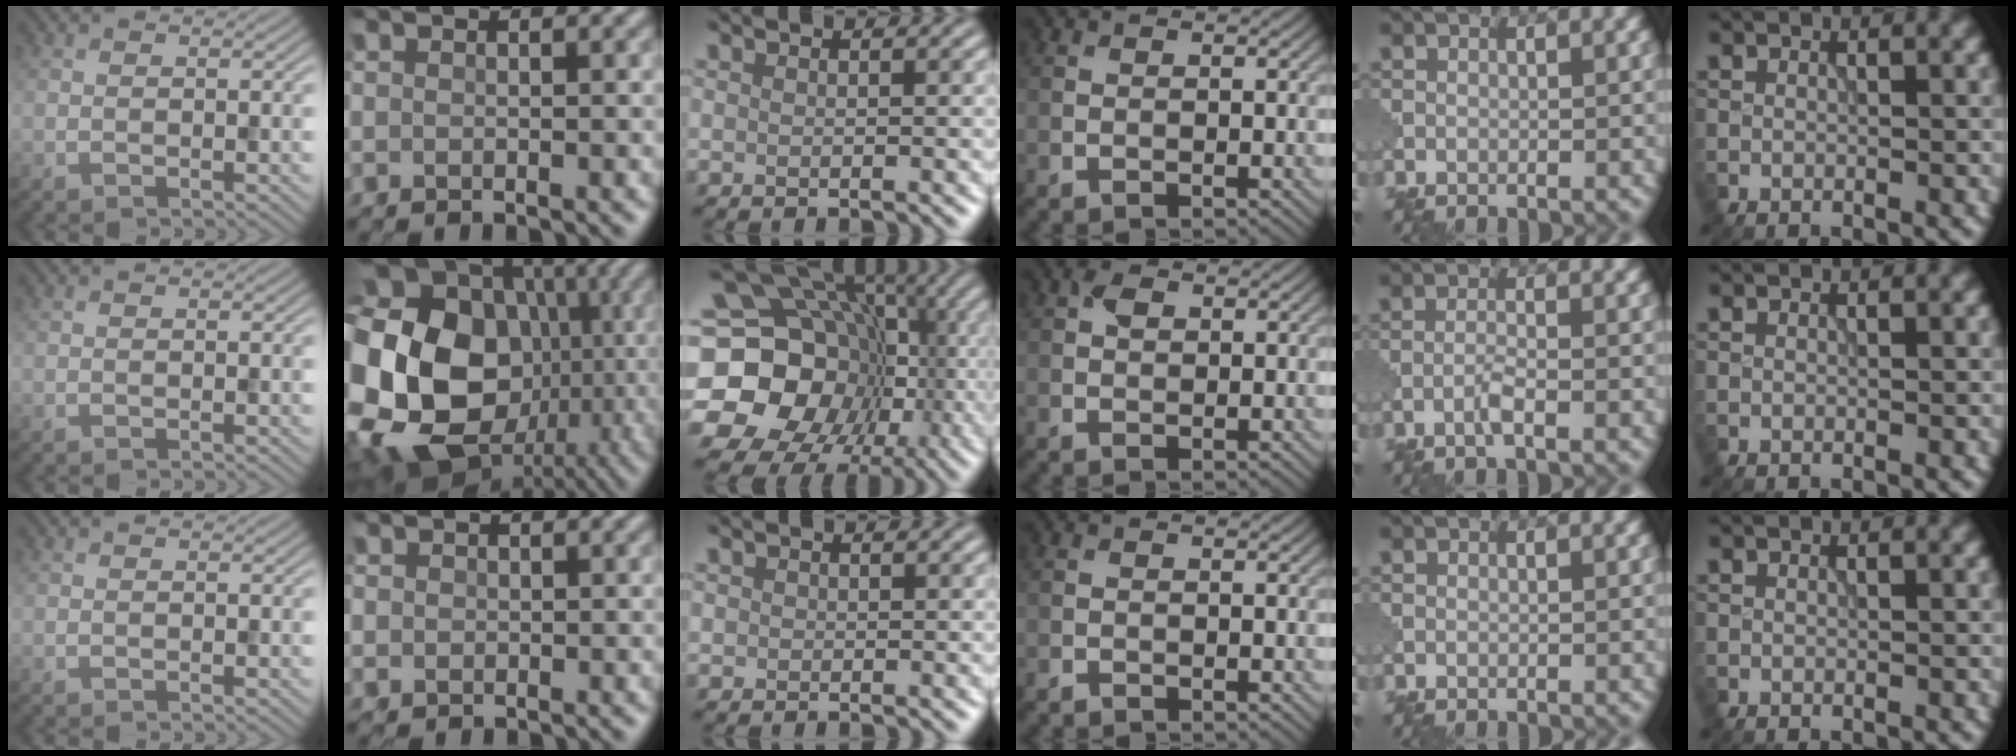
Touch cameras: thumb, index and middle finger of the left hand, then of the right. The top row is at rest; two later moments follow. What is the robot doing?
{"motion": "assemble", "object": "puzzle pieces"}